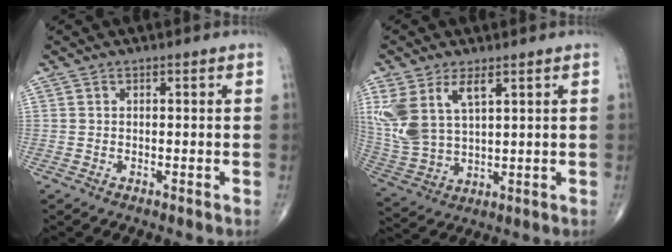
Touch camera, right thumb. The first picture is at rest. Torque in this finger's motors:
{"motor_torque": [0.92, 1.02, 1.10, 0.71, 0.13]}